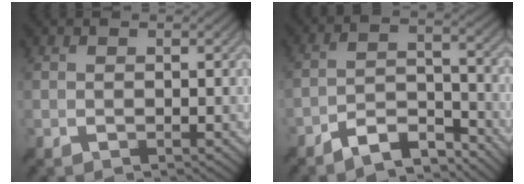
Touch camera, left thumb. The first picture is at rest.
{"total": 6.9, "force": [-5.8, 1.8, 3.4], "torque": [-0.061, 0.001, -0.112]}